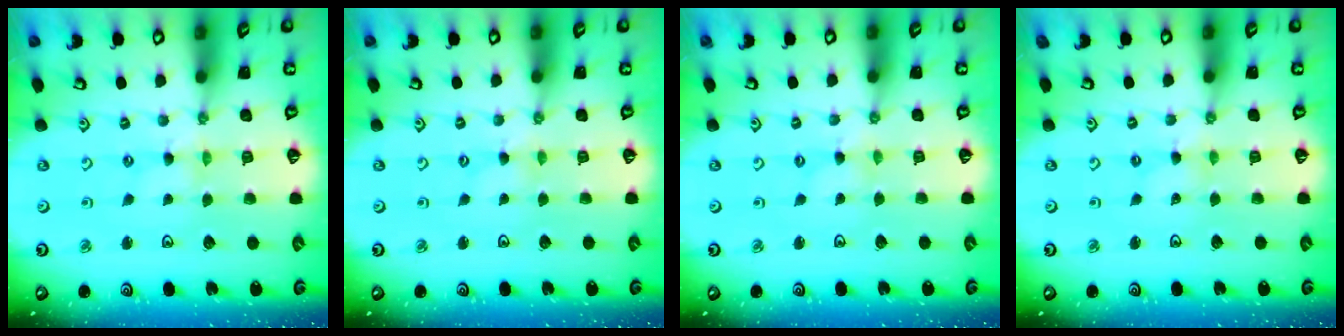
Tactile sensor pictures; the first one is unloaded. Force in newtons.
{"total": 0.0}
{"total": 0.0}
{"total": 0.7, "press": 0.7, "slide": 0.1}